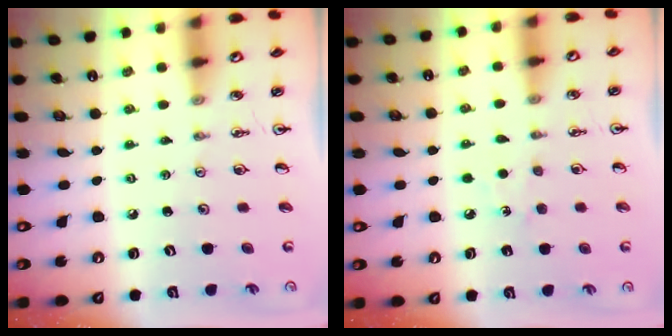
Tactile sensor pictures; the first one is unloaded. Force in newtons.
{"total": 3.7, "press": 3.6, "slide": 0.4}